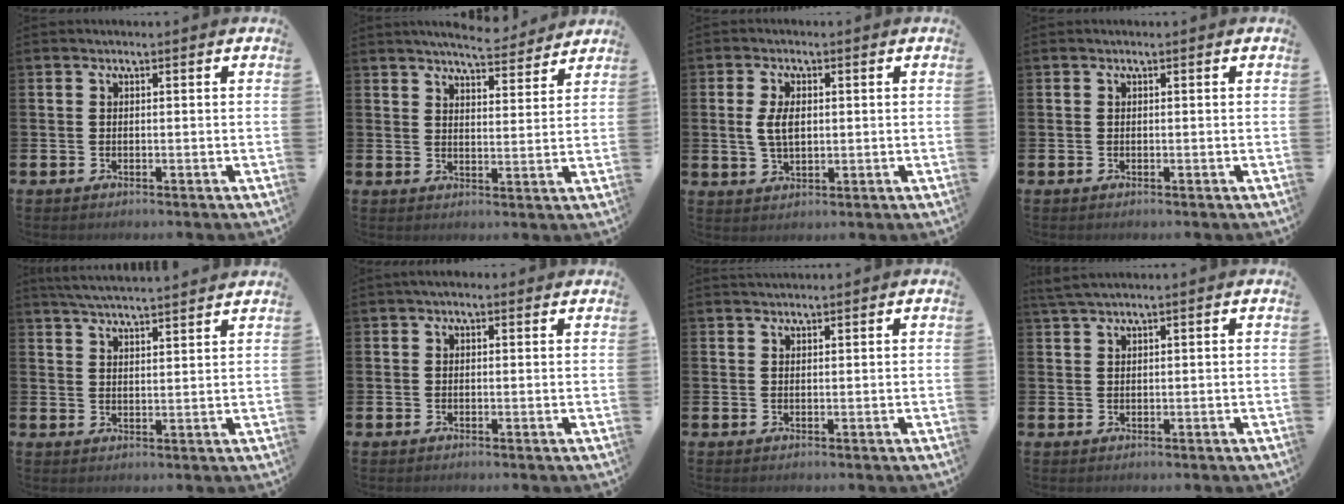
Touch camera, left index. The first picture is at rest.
{"total": 6.0, "force": [5.9, 0.4, 1.2], "torque": [-0.026, -0.034, 0.104]}
{"total": 4.1, "force": [1.0, 2.2, 3.3], "torque": [-0.057, 0.004, 0.013]}
{"total": 0.0}
{"total": 4.7, "force": [4.6, -0.3, 0.7], "torque": [-0.023, -0.025, 0.082]}
{"total": 1.1, "force": [0.6, 0.7, 0.5], "torque": [-0.002, 0.006, 0.008]}
{"total": 1.2, "force": [1.1, 0.3, 0.1], "torque": [0.006, 0.000, 0.019]}
{"total": 2.1, "force": [1.8, 0.0, 1.1], "torque": [-0.027, 0.004, 0.033]}